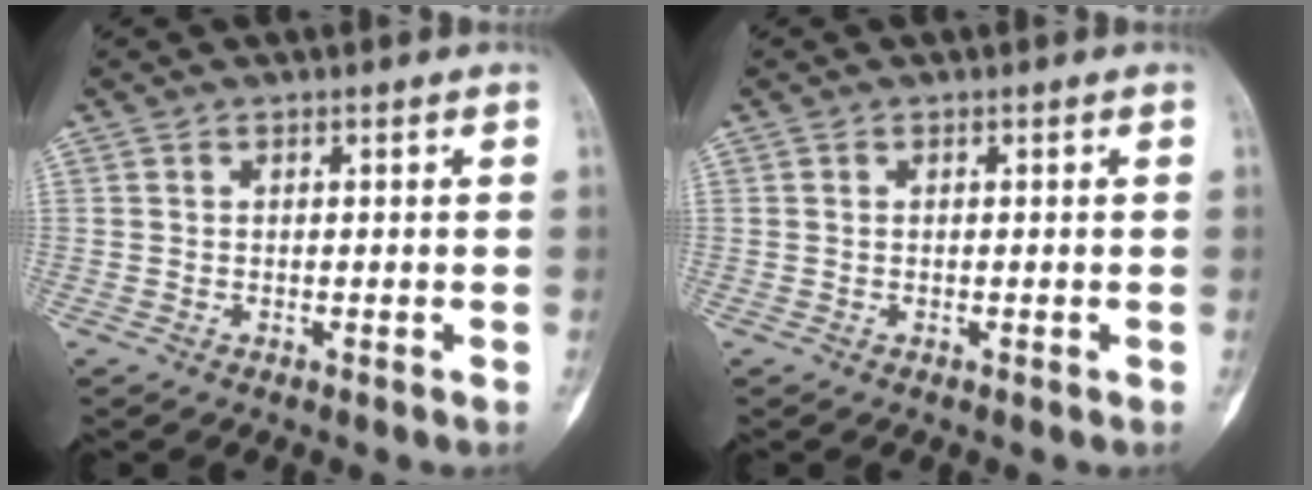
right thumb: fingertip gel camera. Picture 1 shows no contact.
{"total": 0.0}